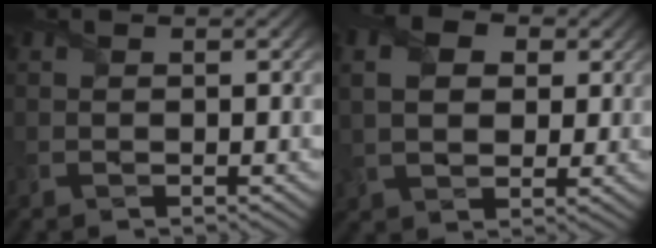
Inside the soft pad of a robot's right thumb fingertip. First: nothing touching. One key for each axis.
{"total": 7.7, "fx": 2.1, "fy": 5.5, "fz": 5.0, "tx": -0.136, "ty": 0.009, "tz": 0.038}